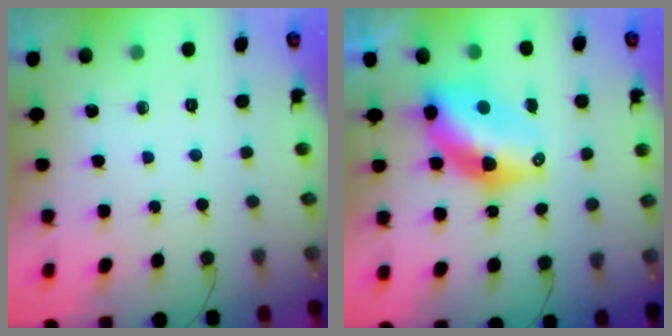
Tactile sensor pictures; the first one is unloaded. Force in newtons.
{"total": 9.5, "press": 9.5, "slide": 0.9}